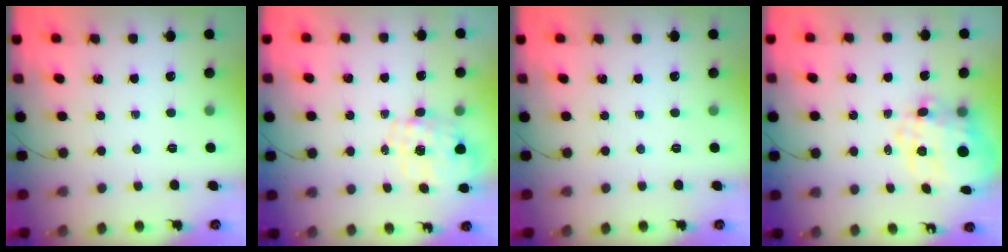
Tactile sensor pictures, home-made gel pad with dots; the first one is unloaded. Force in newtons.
{"total": 1.3, "press": 1.2, "slide": 0.5}
{"total": 0.0}
{"total": 11.9, "press": 11.7, "slide": 2.5}